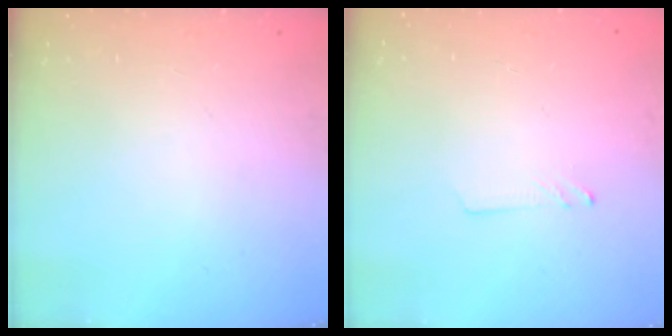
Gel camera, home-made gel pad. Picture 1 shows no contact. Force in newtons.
{"total": 1.6, "press": 1.6, "slide": 0.1}